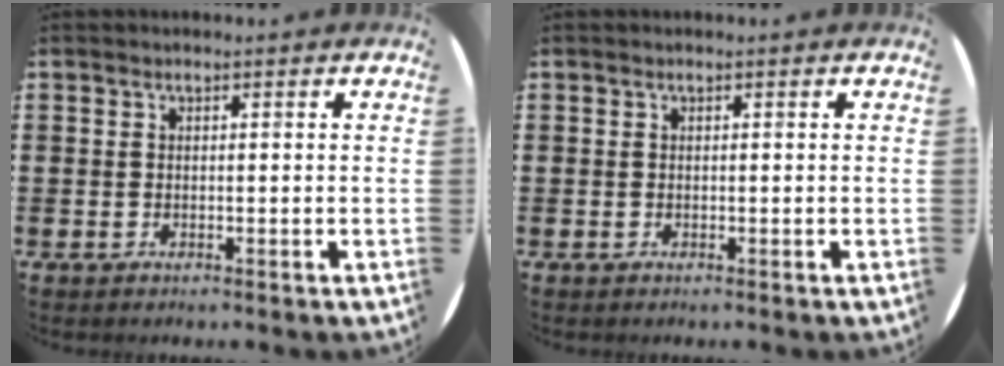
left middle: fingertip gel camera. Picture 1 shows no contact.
{"total": 0.0}